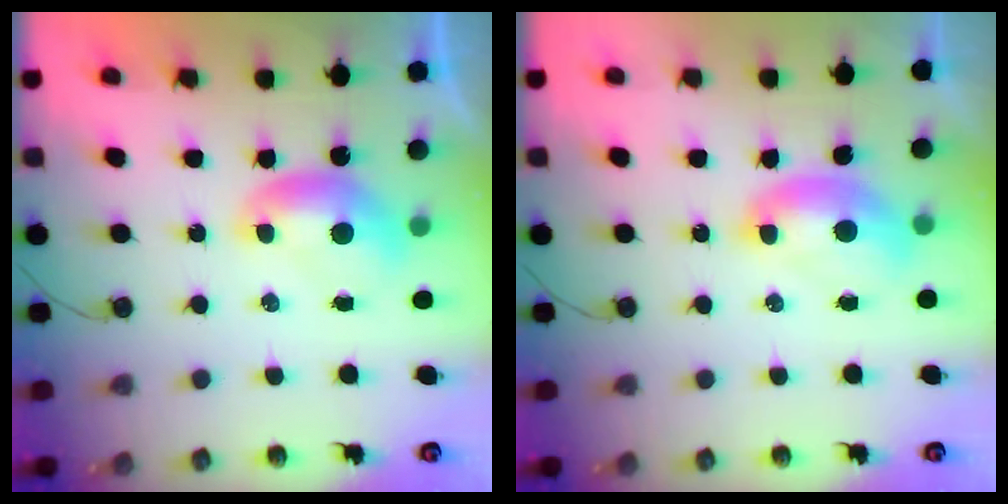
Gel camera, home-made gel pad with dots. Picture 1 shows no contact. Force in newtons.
{"total": 1.8, "press": 1.7, "slide": 0.6}